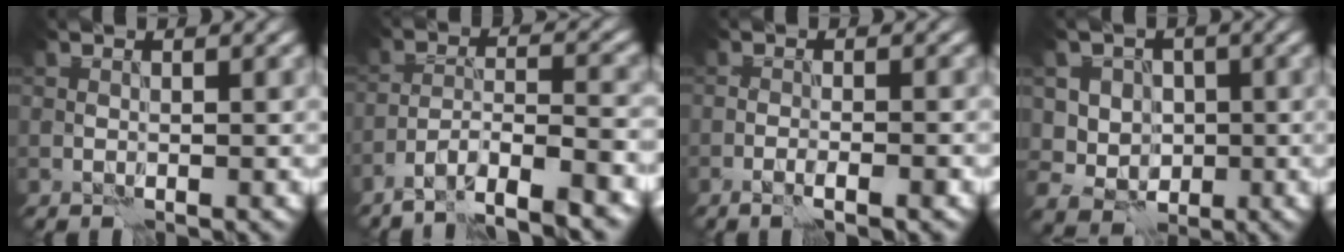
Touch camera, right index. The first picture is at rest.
{"total": 7.1, "force": [-5.7, 0.9, 4.1], "torque": [-0.060, 0.009, -0.101]}
{"total": 1.9, "force": [-1.4, -0.2, 1.3], "torque": [-0.023, 0.009, -0.026]}
{"total": 4.1, "force": [0.2, 3.7, 1.6], "torque": [-0.014, 0.002, -0.014]}